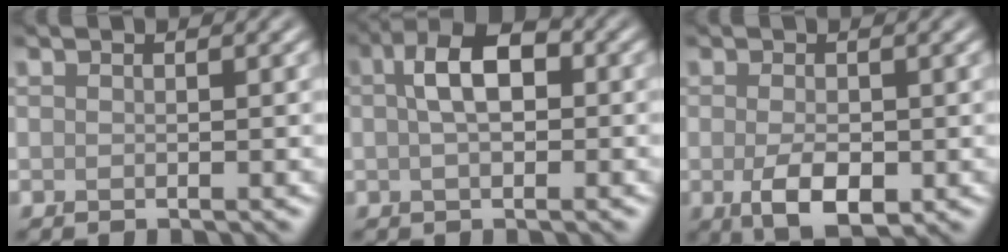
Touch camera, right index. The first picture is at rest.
{"total": 4.8, "force": [0.5, 2.6, 4.1], "torque": [-0.066, 0.013, 0.002]}
{"total": 4.1, "force": [-1.0, 2.1, 3.3], "torque": [-0.065, -0.008, -0.013]}